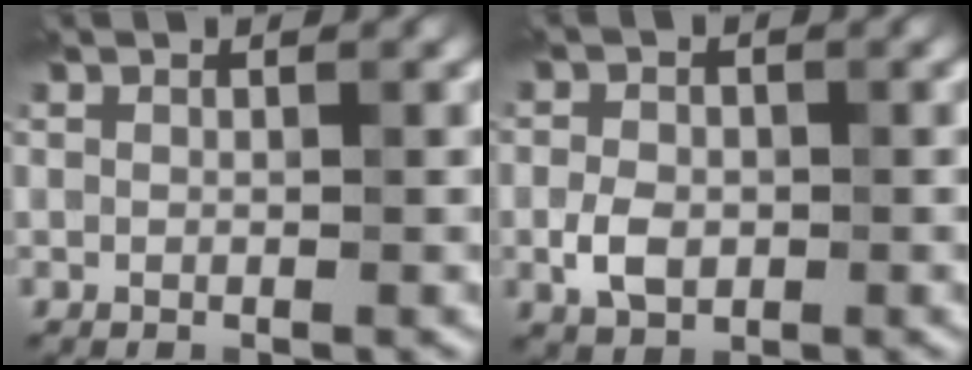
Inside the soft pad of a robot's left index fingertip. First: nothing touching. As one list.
[{"total": 2.9, "force": [-0.6, 2.2, 1.9], "torque": [-0.036, -0.002, -0.016]}]